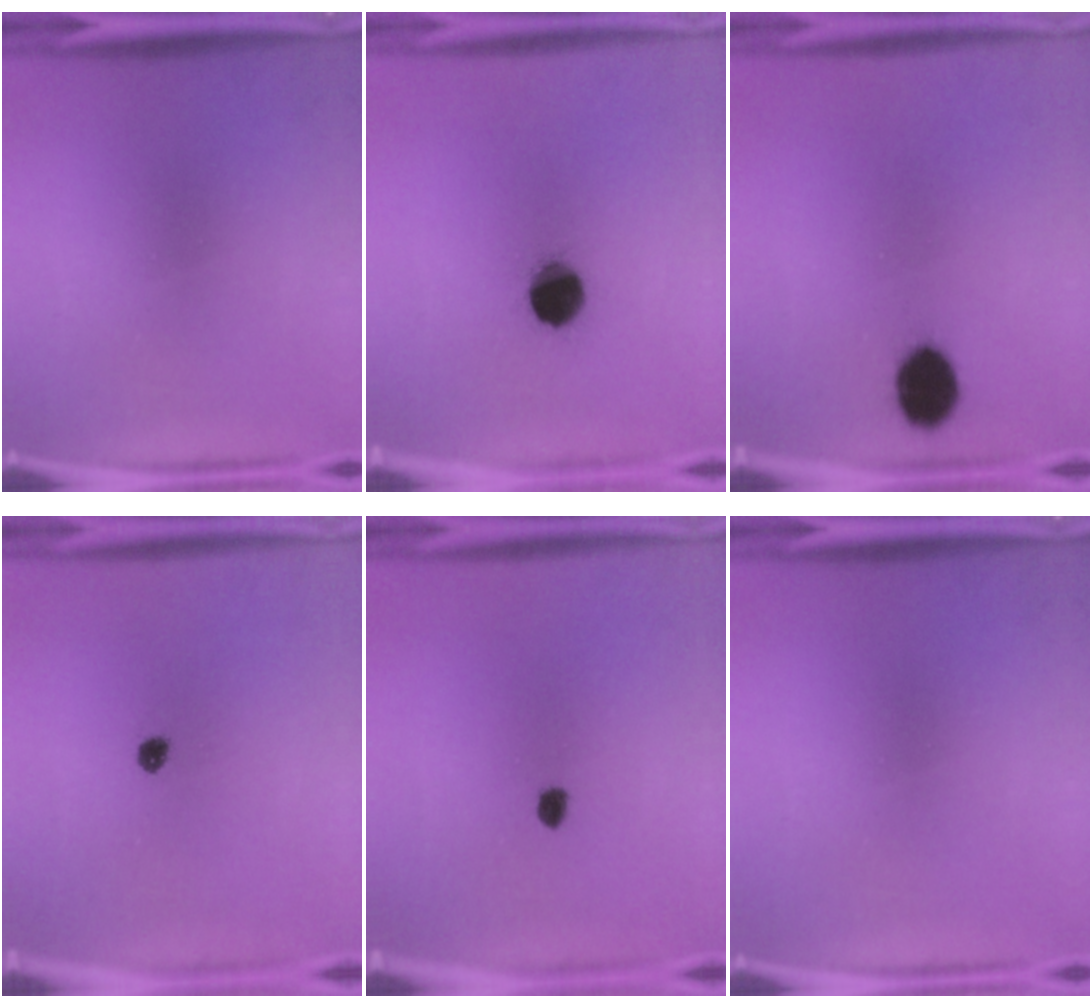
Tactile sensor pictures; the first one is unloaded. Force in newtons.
{"total": 10.1}
{"total": 8.8}
{"total": 1.9}
{"total": 1.7}
{"total": 0.0}